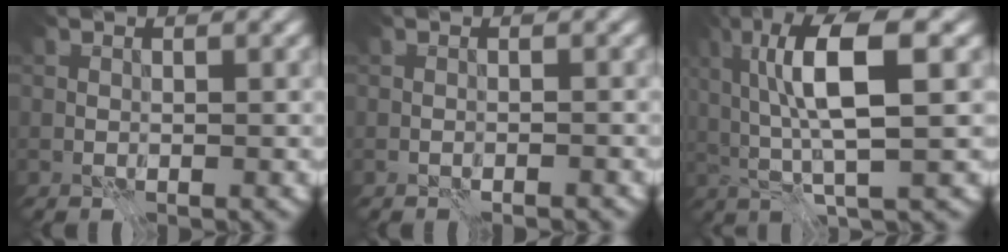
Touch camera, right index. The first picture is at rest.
{"total": 1.3, "force": [-1.2, 0.0, 0.4], "torque": [-0.002, -0.002, -0.024]}
{"total": 7.8, "force": [1.8, 2.2, 7.3], "torque": [-0.133, 0.005, 0.031]}